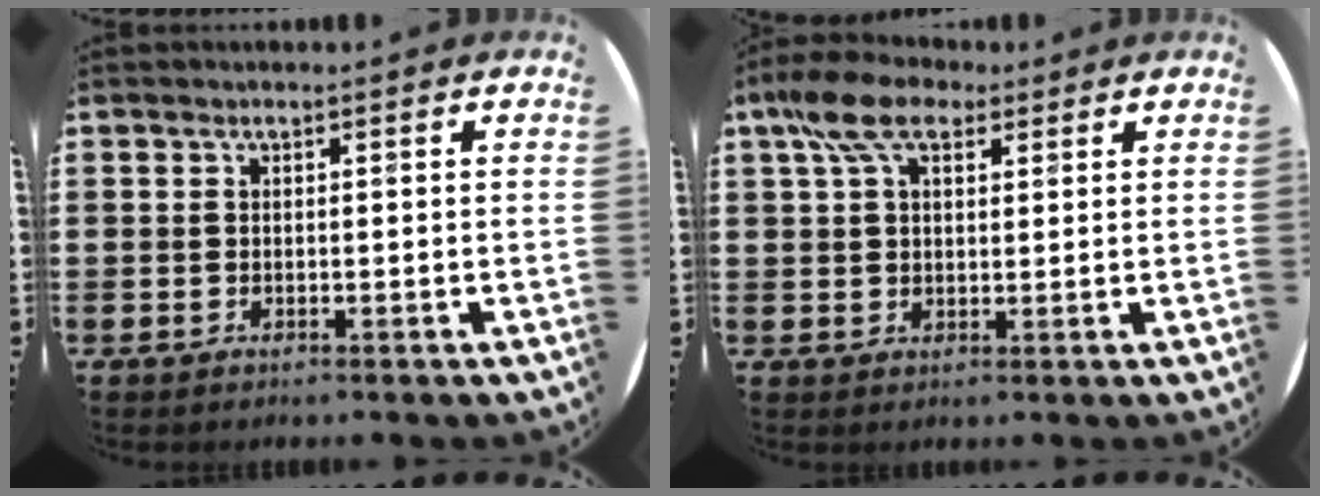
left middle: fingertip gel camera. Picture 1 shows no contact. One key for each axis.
{"total": 7.4, "fx": 4.6, "fy": 4.0, "fz": 4.1, "tx": -0.089, "ty": 0.006, "tz": 0.084}